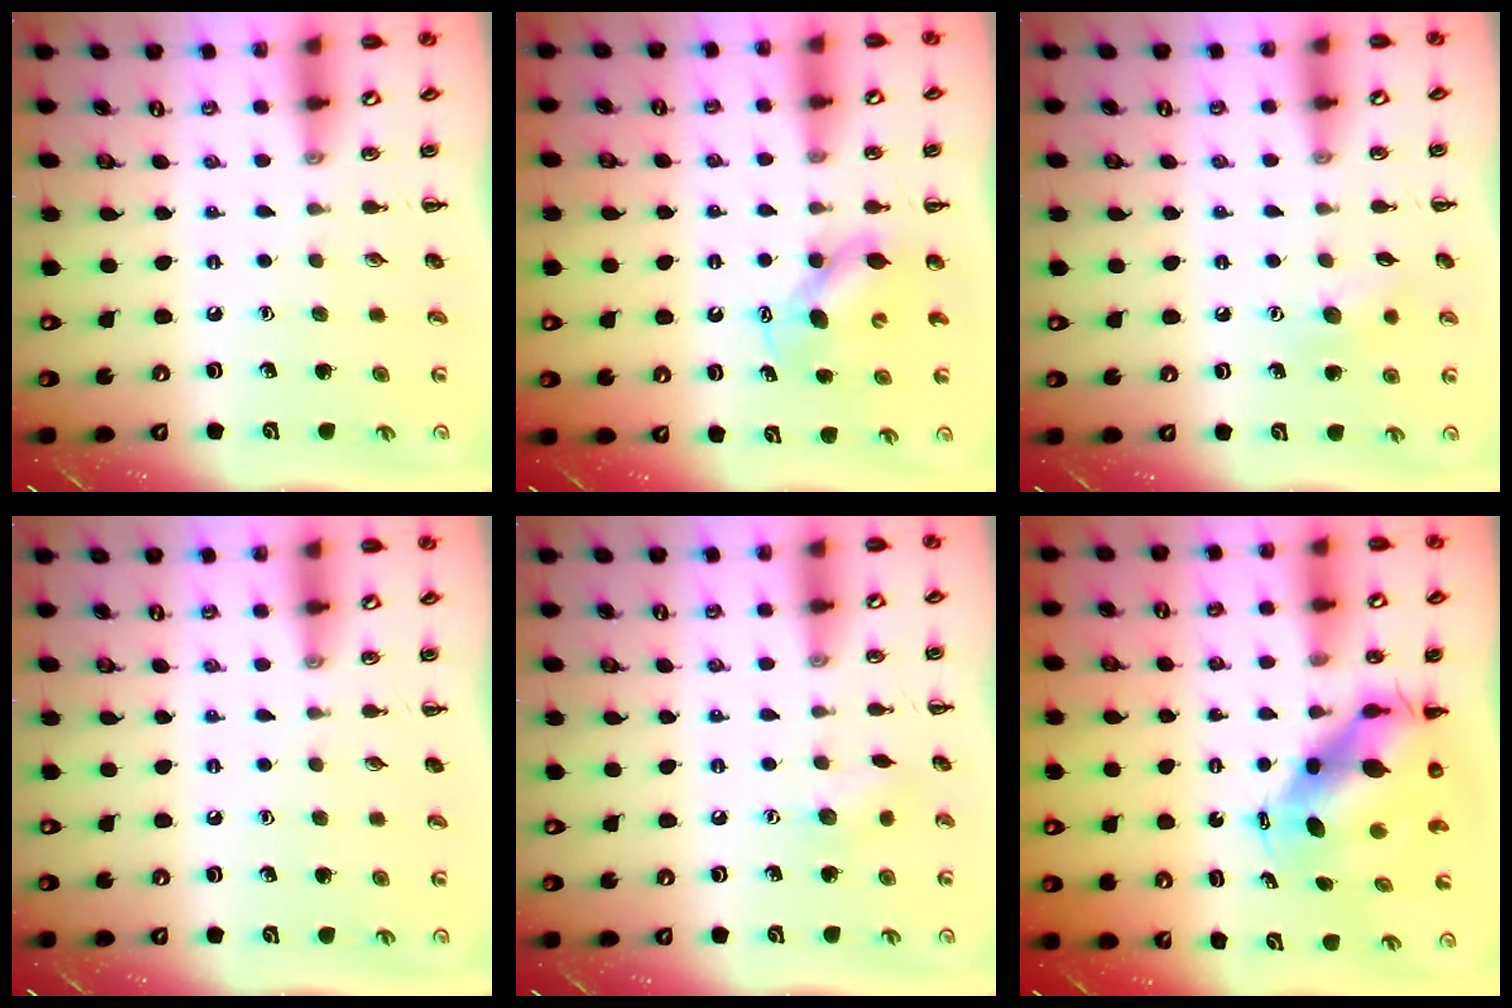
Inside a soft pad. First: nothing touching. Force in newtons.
{"total": 6.6, "press": 6.6, "slide": 0.8}
{"total": 8.8, "press": 8.6, "slide": 1.7}
{"total": 0.0}
{"total": 6.5, "press": 6.4, "slide": 1.1}
{"total": 7.7, "press": 7.5, "slide": 1.8}